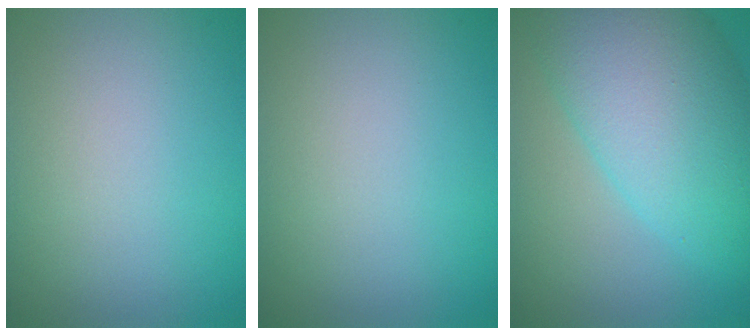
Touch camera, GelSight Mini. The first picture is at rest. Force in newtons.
{"total": 0.0}
{"total": 10.3, "press": 10.3, "slide": 0.4}